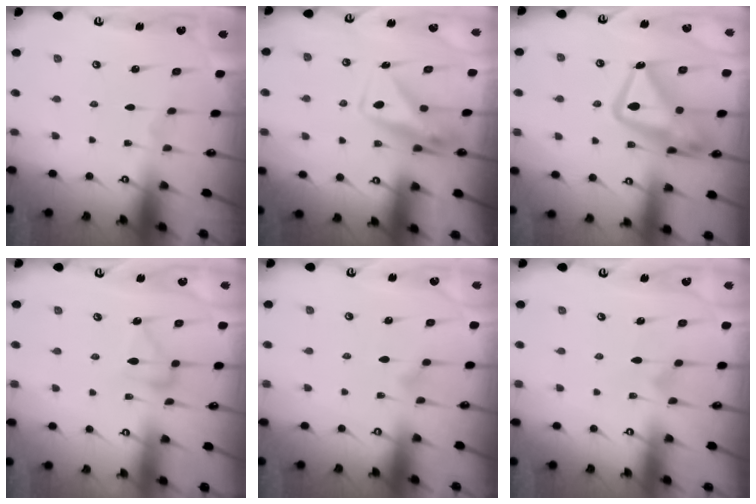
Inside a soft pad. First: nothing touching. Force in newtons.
{"total": 9.3, "press": 9.2, "slide": 0.8}
{"total": 19.3, "press": 19.2, "slide": 2.0}
{"total": 8.3, "press": 8.2, "slide": 0.6}
{"total": 6.8, "press": 6.5, "slide": 1.8}
{"total": 7.5, "press": 7.5, "slide": 0.2}